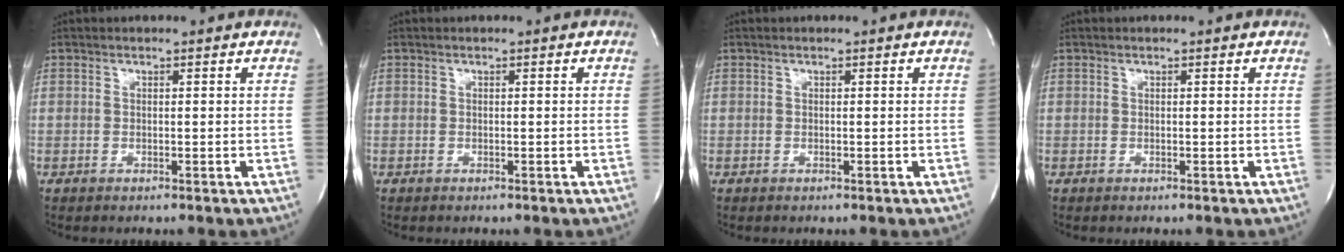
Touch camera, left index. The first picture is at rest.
{"total": 0.0}
{"total": 0.0}
{"total": 0.0}